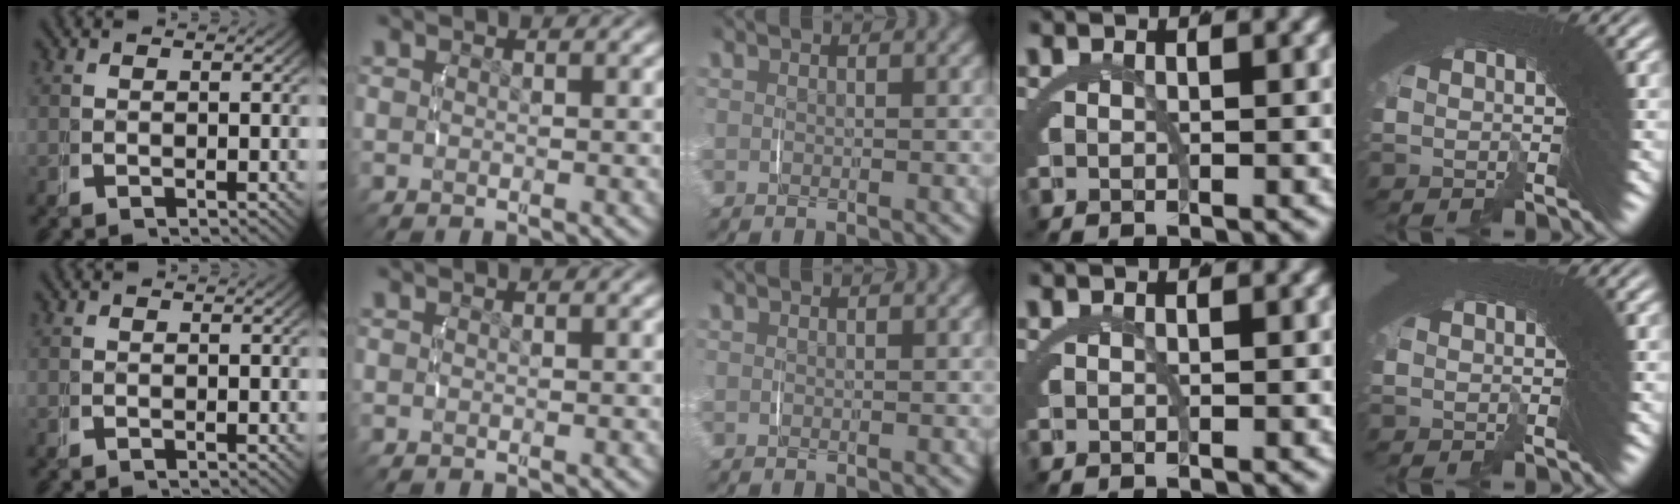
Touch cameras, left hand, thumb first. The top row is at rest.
{}